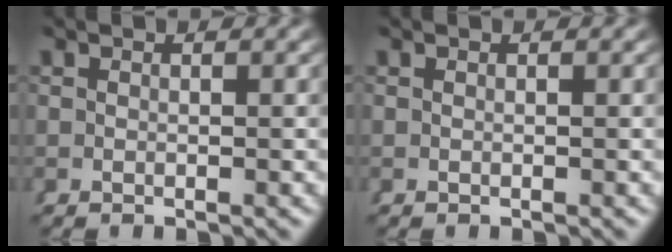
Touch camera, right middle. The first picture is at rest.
{"total": 0.0}